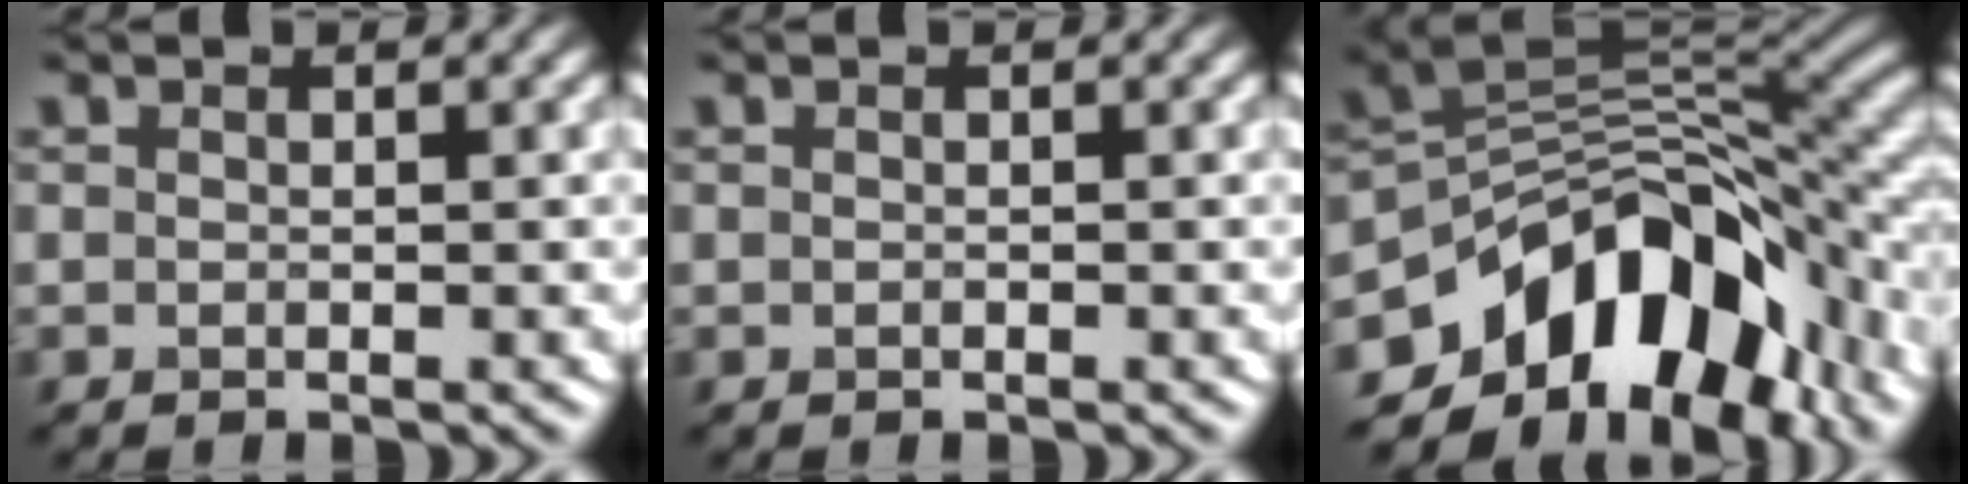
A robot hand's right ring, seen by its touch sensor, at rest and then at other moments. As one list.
[{"total": 0.0}, {"total": 12.6, "force": [-5.8, 7.8, 7.9], "torque": [-0.123, 0.010, -0.105]}]